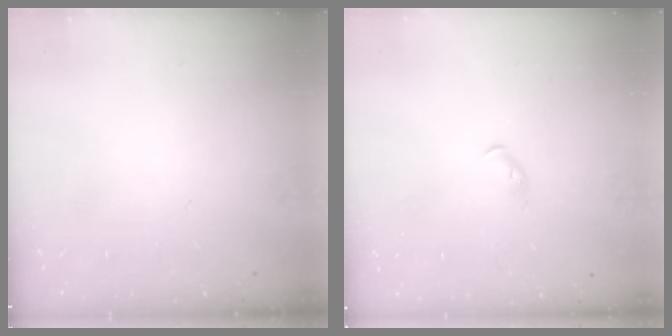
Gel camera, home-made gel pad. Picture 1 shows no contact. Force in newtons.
{"total": 3.5, "press": 3.5, "slide": 0.6}